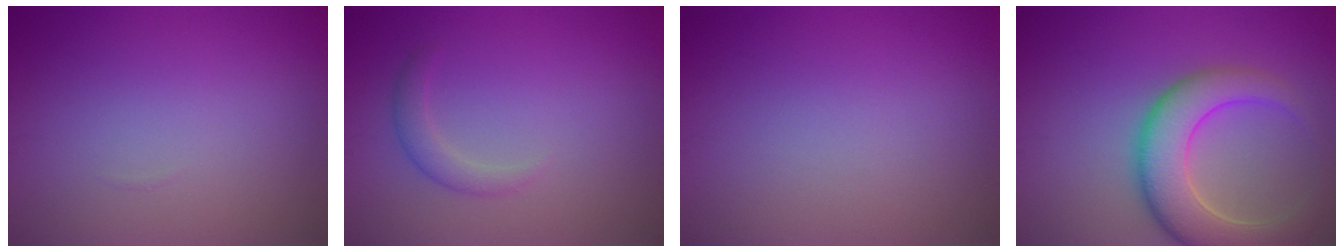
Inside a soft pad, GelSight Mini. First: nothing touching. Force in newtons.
{"total": 1.6, "press": 1.6, "slide": 0.1}
{"total": 0.0}
{"total": 7.2, "press": 7.2, "slide": 0.6}